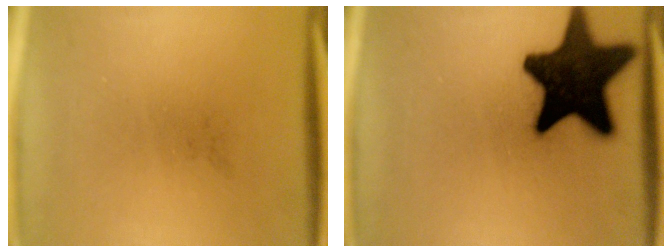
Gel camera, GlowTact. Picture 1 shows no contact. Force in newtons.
{"total": 19.4}